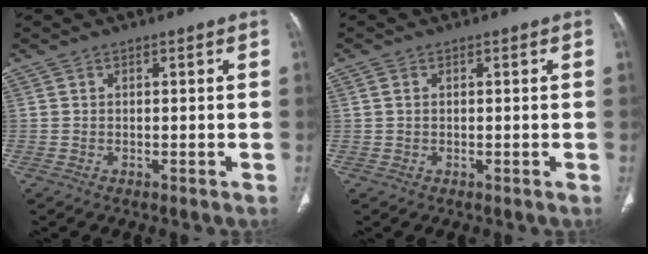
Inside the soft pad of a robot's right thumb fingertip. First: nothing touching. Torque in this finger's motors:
{"motor_torque": [-0.44, -0.42, -0.47, 0.03, -0.02]}